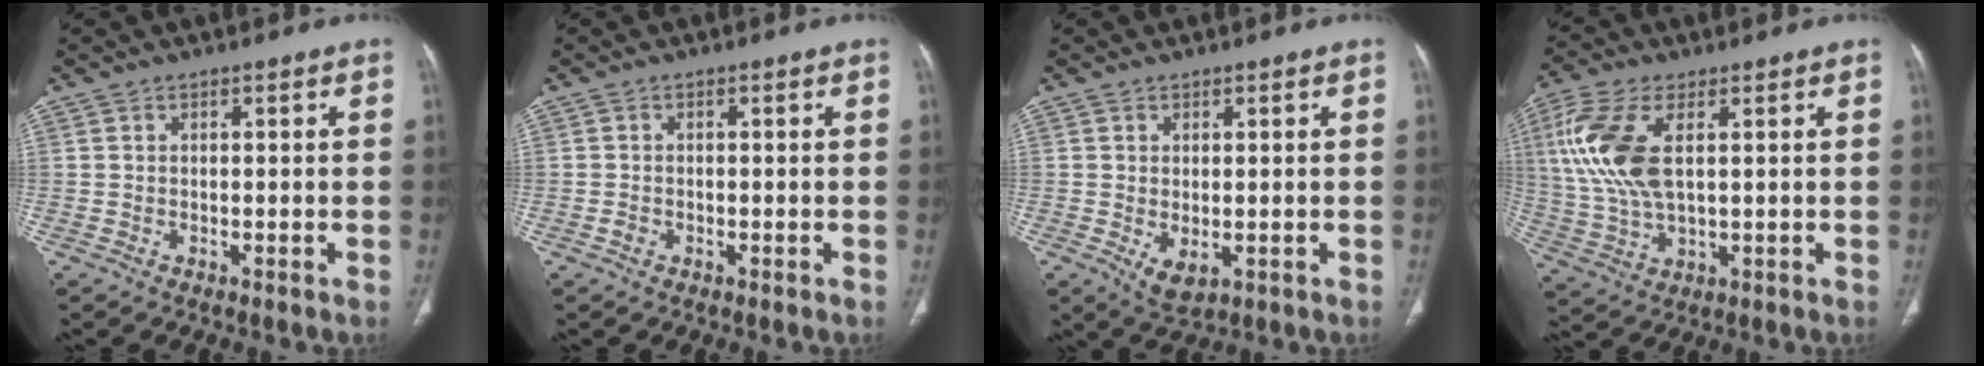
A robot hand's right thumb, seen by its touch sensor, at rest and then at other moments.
{"total": 0.9, "force": [-0.4, 0.7, 0.4], "torque": [-0.011, 0.002, -0.008]}
{"total": 4.0, "force": [-0.8, 2.2, 3.3], "torque": [-0.052, -0.009, 0.002]}
{"total": 13.6, "force": [3.3, 6.6, 11.4], "torque": [-0.270, -0.002, 0.071]}